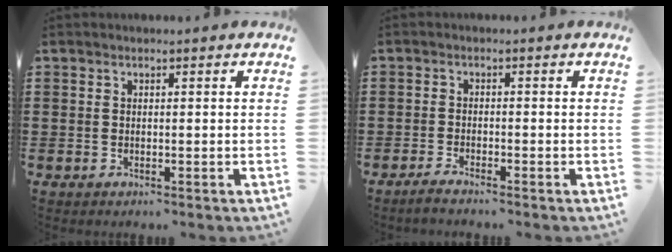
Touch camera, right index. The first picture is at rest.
{"total": 1.6, "force": [-1.5, -0.2, 0.5], "torque": [-0.010, -0.003, -0.027]}